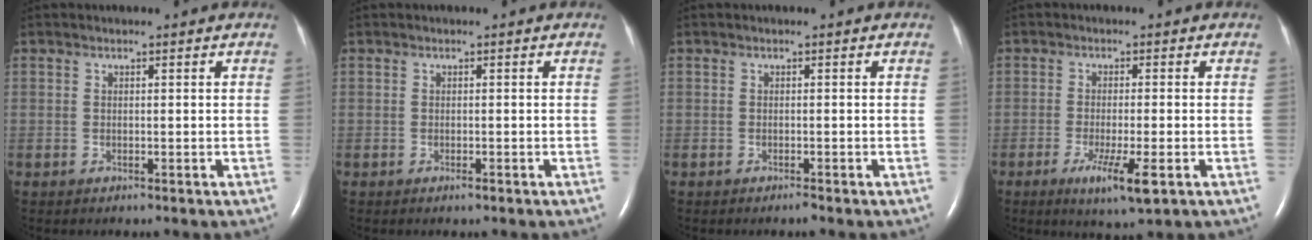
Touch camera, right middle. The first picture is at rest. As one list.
[{"total": 0.5, "force": [-0.3, 0.1, 0.4], "torque": [-0.008, -0.001, -0.004]}, {"total": 0.5, "force": [-0.5, 0.0, 0.2], "torque": [-0.007, -0.001, -0.007]}, {"total": 6.1, "force": [-2.8, 0.5, 5.4], "torque": [-0.098, -0.016, -0.043]}]